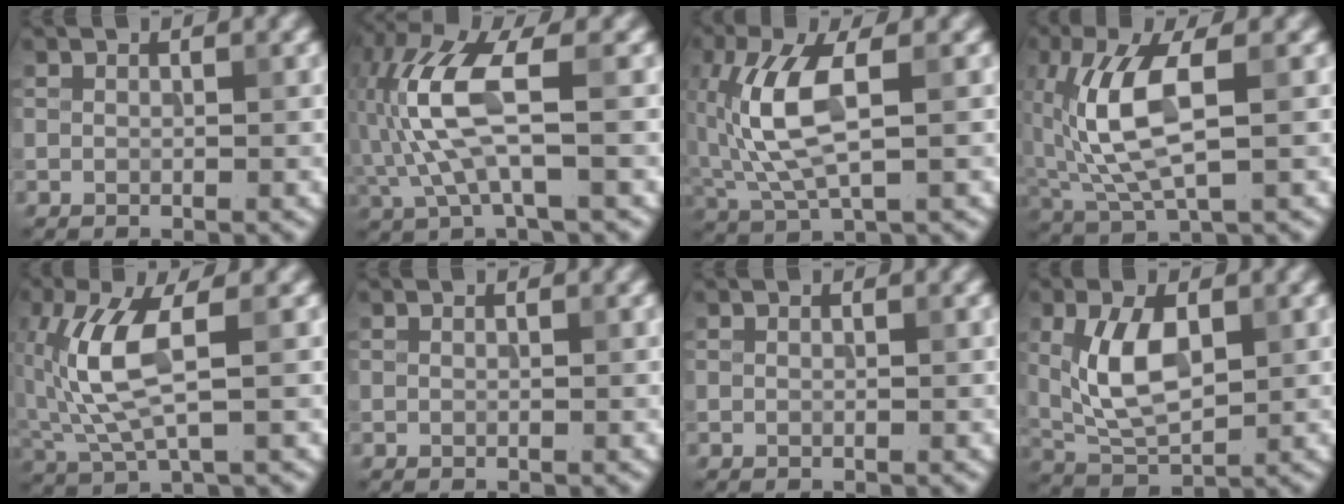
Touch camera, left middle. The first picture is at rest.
{"total": 7.5, "force": [-0.3, 2.3, 7.1], "torque": [-0.177, 0.018, -0.007]}
{"total": 7.2, "force": [0.6, 3.0, 6.5], "torque": [-0.154, 0.003, 0.015]}
{"total": 7.6, "force": [0.7, 3.1, 6.9], "torque": [-0.160, 0.001, 0.017]}
{"total": 6.5, "force": [0.7, 2.3, 6.0], "torque": [-0.151, -0.003, 0.018]}
{"total": 0.0}
{"total": 0.0}
{"total": 5.8, "force": [1.0, 3.0, 4.8], "torque": [-0.105, 0.002, 0.024]}